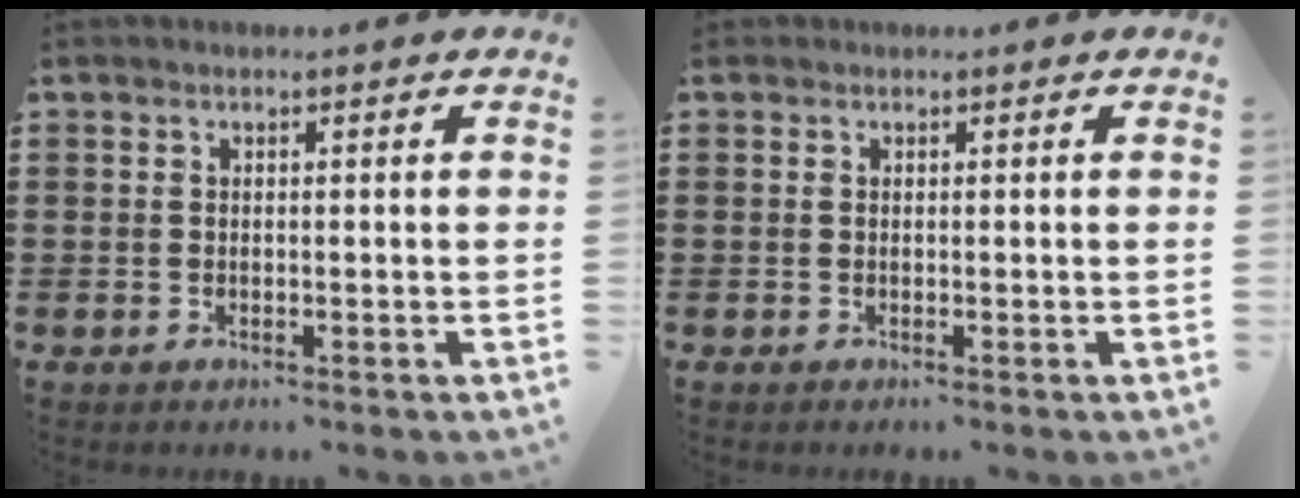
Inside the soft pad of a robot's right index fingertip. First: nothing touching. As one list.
[{"total": 0.0}]